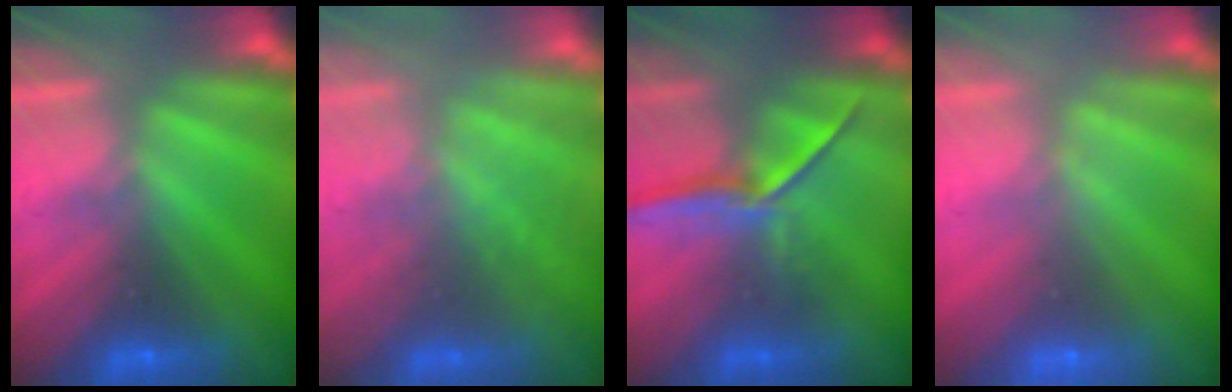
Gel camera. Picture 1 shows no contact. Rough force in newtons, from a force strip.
{"total": 2.9}
{"total": 1.2}
{"total": 1.9}